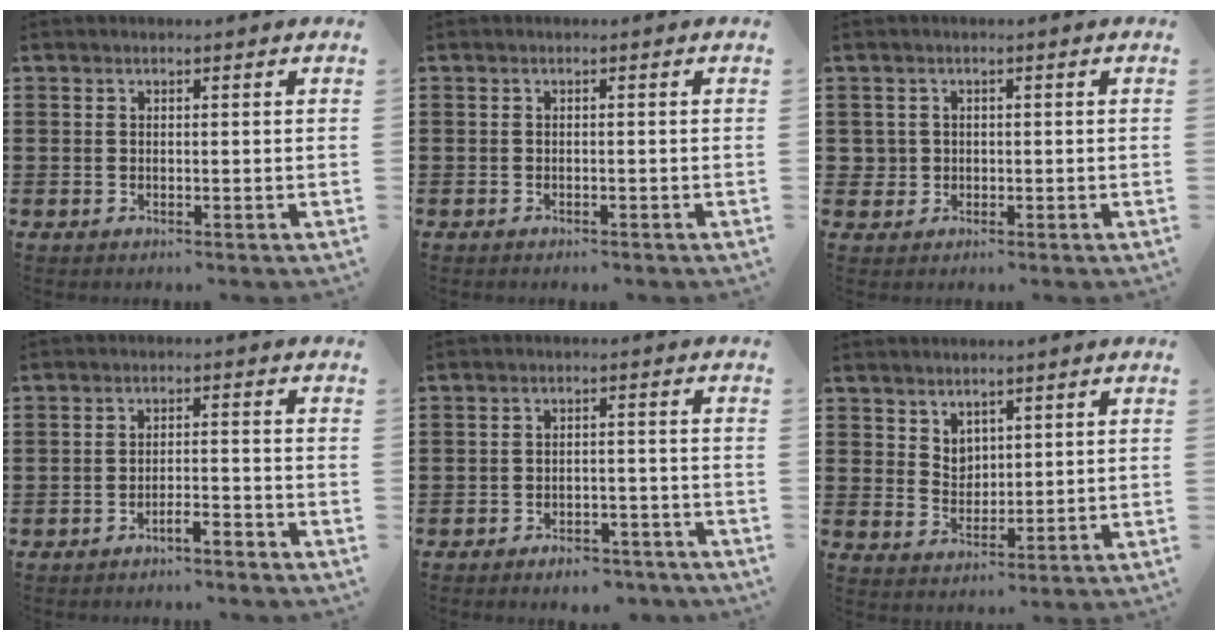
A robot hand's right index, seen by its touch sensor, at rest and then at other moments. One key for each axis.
{"total": 0.5, "fx": -0.5, "fy": 0.1, "fz": 0.1, "tx": -0.004, "ty": -0.002, "tz": -0.011}
{"total": 1.7, "fx": -0.2, "fy": 1.7, "fz": 0.1, "tx": -0.011, "ty": 0.006, "tz": -0.007}
{"total": 2.7, "fx": -2.6, "fy": 0.0, "fz": 0.9, "tx": -0.020, "ty": 0.001, "tz": -0.052}
{"total": 3.3, "fx": -3.1, "fy": 0.7, "fz": 0.6, "tx": -0.013, "ty": 0.005, "tz": -0.062}
{"total": 3.5, "fx": 2.9, "fy": 2.0, "fz": 0.3, "tx": -0.016, "ty": 0.000, "tz": 0.055}